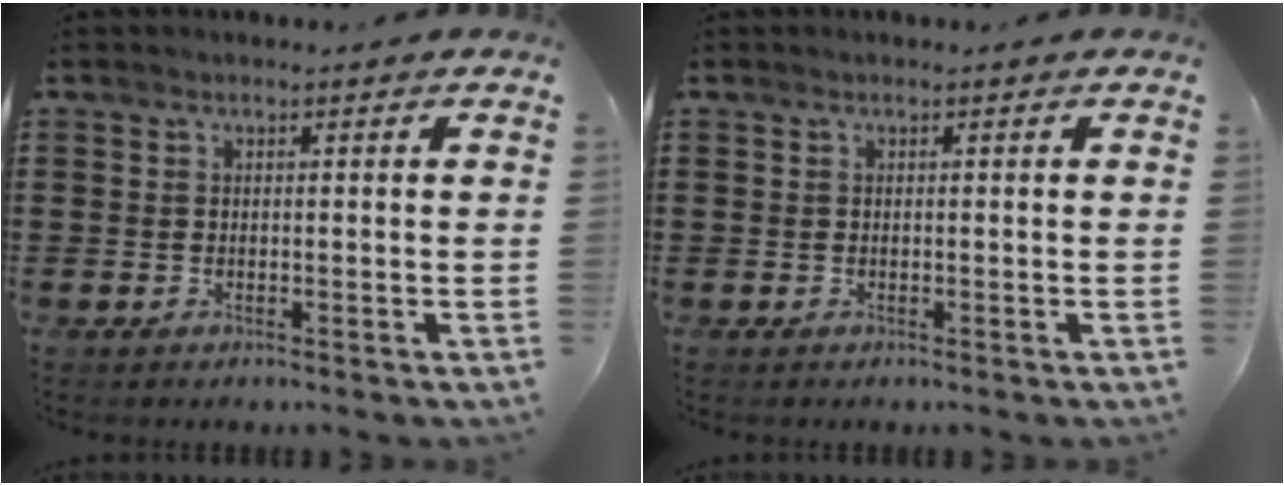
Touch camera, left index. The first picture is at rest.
{"total": 0.0}